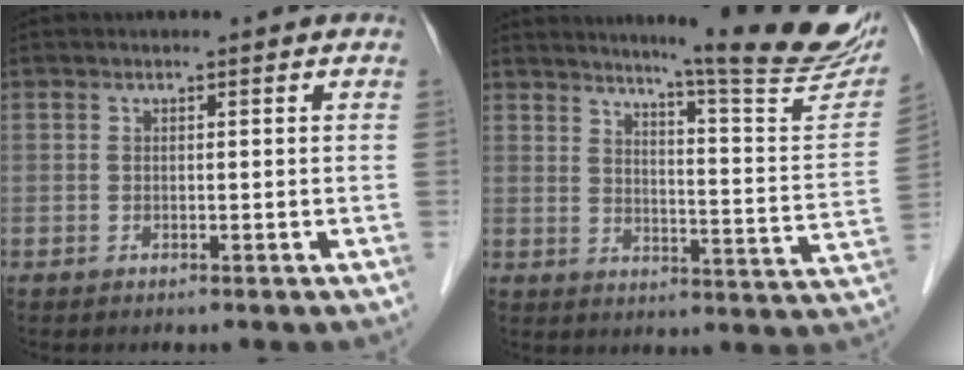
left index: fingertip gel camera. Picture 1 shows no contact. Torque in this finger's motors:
{"motor_torque": [0.18, -0.28, 0.44, 0.08]}